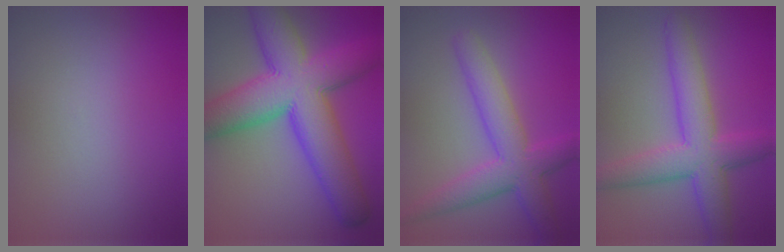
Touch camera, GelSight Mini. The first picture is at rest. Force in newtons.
{"total": 12.0, "press": 12.0, "slide": 0.2}
{"total": 5.8, "press": 5.8, "slide": 0.2}
{"total": 6.5, "press": 6.5, "slide": 0.1}